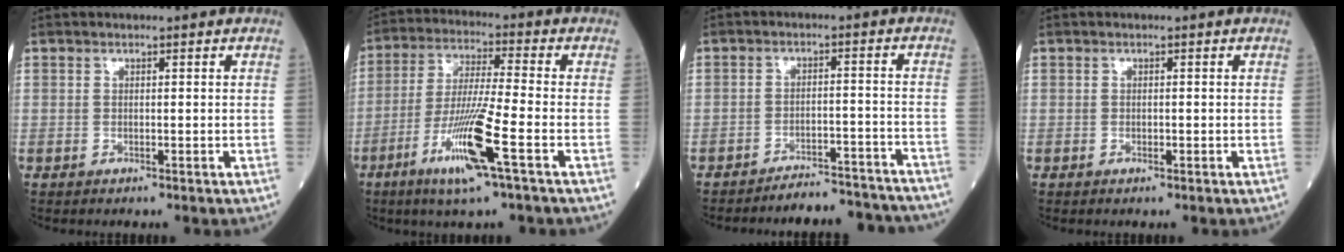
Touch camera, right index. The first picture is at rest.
{"total": 11.6, "force": [-5.1, -0.5, 10.4], "torque": [-0.206, -0.018, -0.099]}
{"total": 11.6, "force": [-11.3, 1.5, 1.9], "torque": [-0.003, 0.018, -0.139]}
{"total": 0.5, "force": [-0.3, 0.2, 0.4], "torque": [-0.008, 0.000, -0.004]}